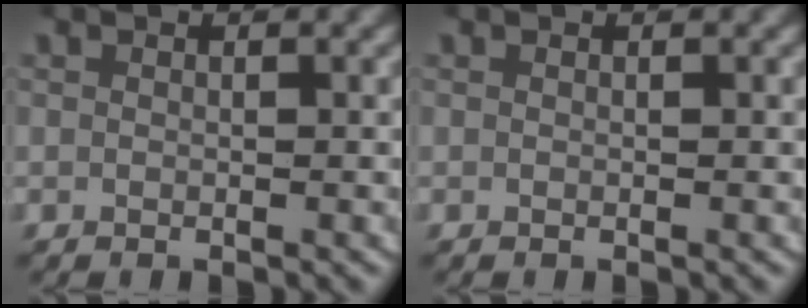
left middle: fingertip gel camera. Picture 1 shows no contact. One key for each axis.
{"total": 0.0}